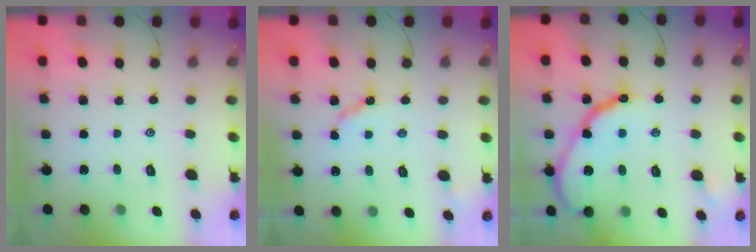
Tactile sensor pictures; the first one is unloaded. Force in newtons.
{"total": 5.4, "press": 5.4, "slide": 0.3}
{"total": 13.4, "press": 13.4, "slide": 0.5}